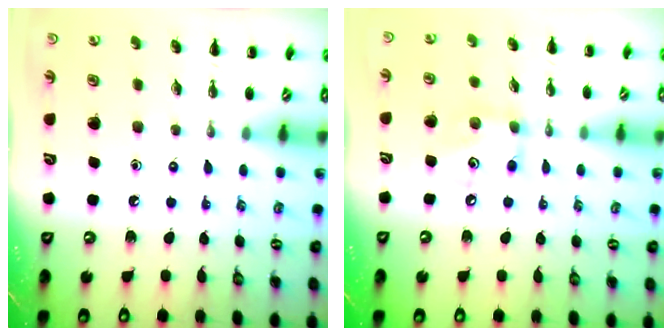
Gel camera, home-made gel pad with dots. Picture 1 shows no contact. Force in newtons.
{"total": 6.4, "press": 6.4, "slide": 0.6}